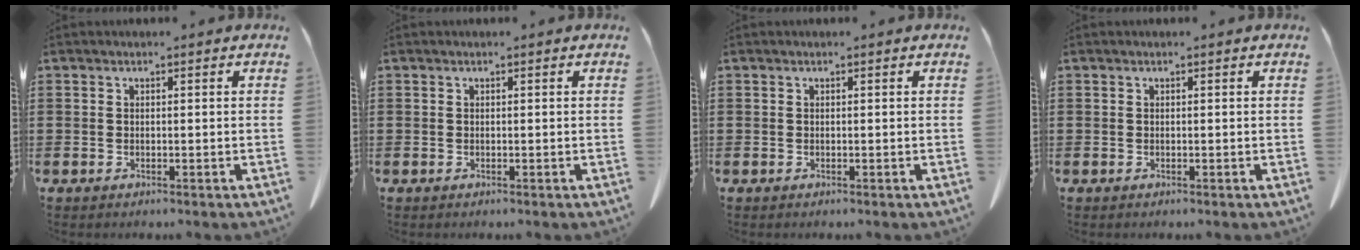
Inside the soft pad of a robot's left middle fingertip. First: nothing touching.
{"total": 0.0}
{"total": 0.0}
{"total": 0.0}